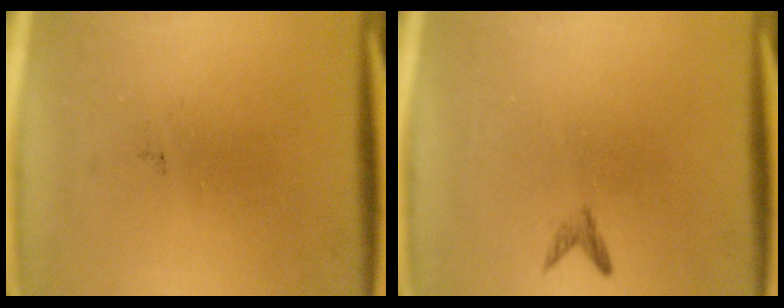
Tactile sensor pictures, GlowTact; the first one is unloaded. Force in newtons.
{"total": 0.8}